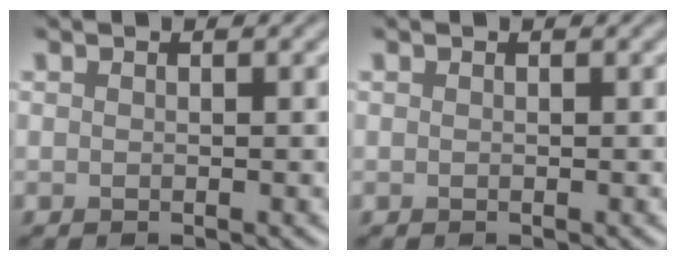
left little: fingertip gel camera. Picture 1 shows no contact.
{"total": 0.0}